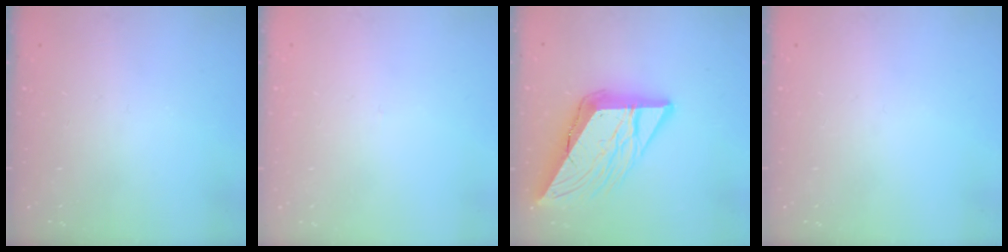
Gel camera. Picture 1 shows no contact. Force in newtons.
{"total": 2.7, "press": 2.7, "slide": 0.3}
{"total": 17.8, "press": 17.7, "slide": 2.2}
{"total": 0.0}